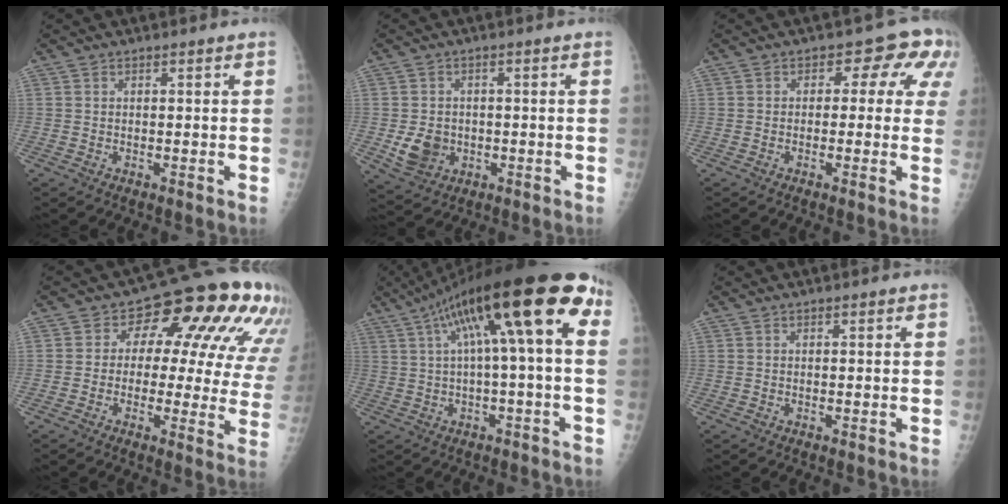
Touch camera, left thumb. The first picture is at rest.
{"total": 6.2, "force": [-1.2, 5.2, 3.1], "torque": [-0.038, 0.003, -0.009]}
{"total": 7.3, "force": [1.7, 5.1, 4.9], "torque": [0.001, 0.015, 0.003]}
{"total": 18.8, "force": [6.2, 9.9, 14.7], "torque": [-0.135, 0.010, 0.062]}
{"total": 18.6, "force": [4.5, 4.0, 17.6], "torque": [-0.282, 0.053, 0.066]}
{"total": 0.5, "force": [0.2, 0.2, 0.5], "torque": [-0.006, 0.001, 0.003]}